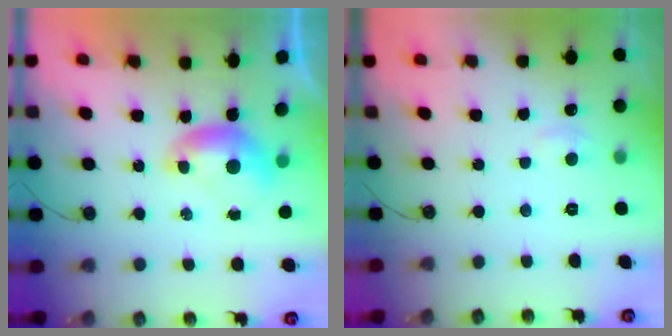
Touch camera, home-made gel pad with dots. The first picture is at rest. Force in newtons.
{"total": 2.9, "press": 2.9, "slide": 0.5}